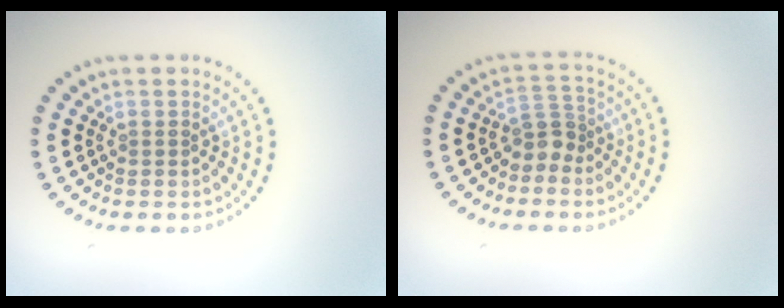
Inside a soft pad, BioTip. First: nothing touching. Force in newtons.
{"total": 2.3, "press": 1.7, "slide": 1.5}